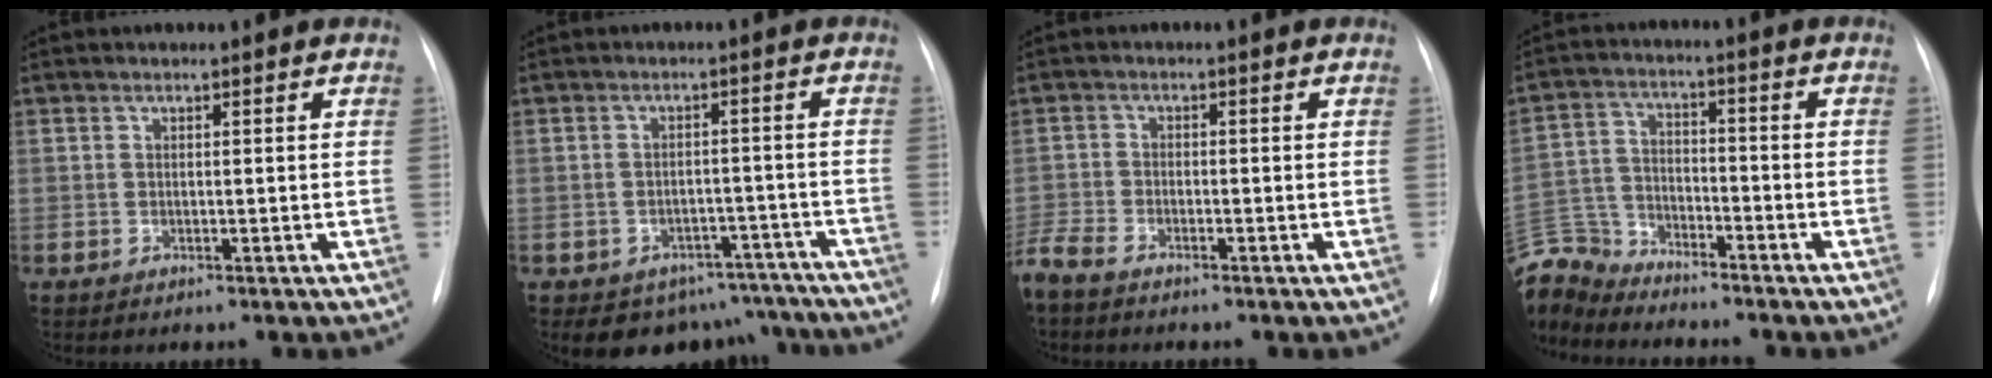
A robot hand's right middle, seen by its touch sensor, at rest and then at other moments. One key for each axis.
{"total": 9.9, "fx": -8.0, "fy": 5.7, "fz": 1.1, "tx": 0.010, "ty": 0.030, "tz": -0.091}
{"total": 5.0, "fx": -4.3, "fy": 1.5, "fz": 2.1, "tx": -0.047, "ty": -0.010, "tz": -0.086}
{"total": 10.4, "fx": -10.1, "fy": 2.1, "fz": 0.6, "tx": -0.026, "ty": 0.017, "tz": -0.201}